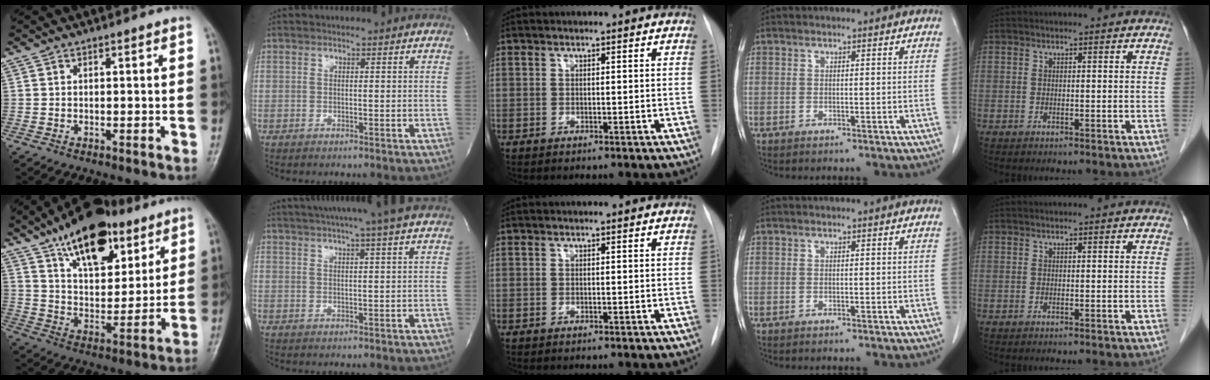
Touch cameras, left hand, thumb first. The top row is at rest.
{"thumb": {"total": 19.5, "force": [12.0, 9.3, 12.2], "torque": [-0.150, -0.053, 0.203]}, "index": {"total": 11.4, "force": [9.6, -0.9, 6.2], "torque": [-0.104, 0.014, 0.117]}}